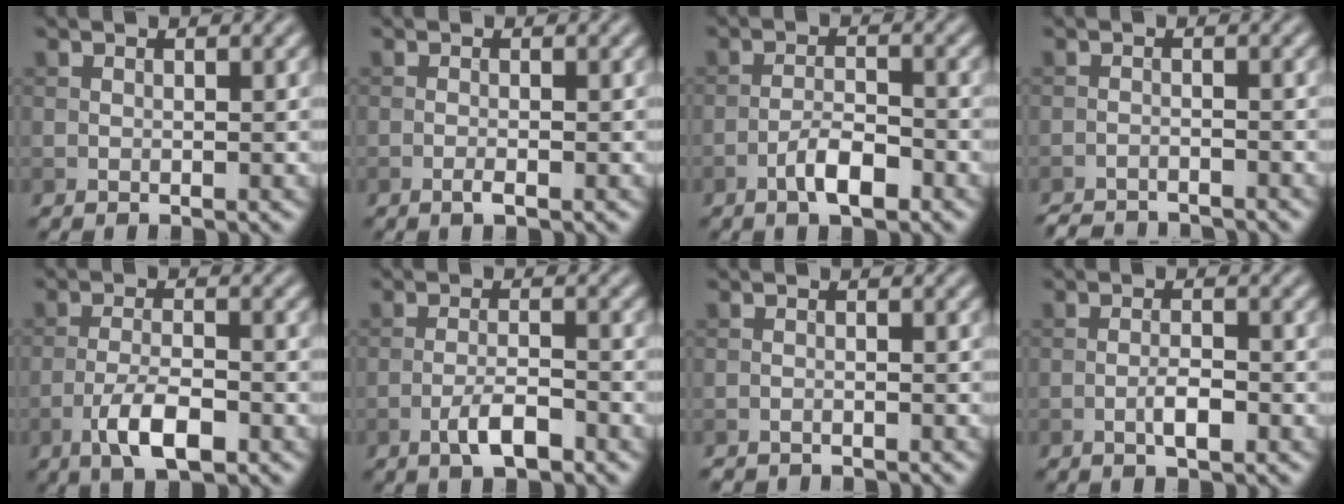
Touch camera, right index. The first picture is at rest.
{"total": 0.9, "force": [-0.5, 0.1, 0.8], "torque": [-0.014, -0.001, -0.011]}
{"total": 3.4, "force": [-2.0, 1.1, 2.6], "torque": [-0.046, 0.008, -0.040]}
{"total": 4.3, "force": [-4.2, 0.5, 0.8], "torque": [-0.017, -0.015, -0.070]}
{"total": 4.6, "force": [-2.4, 1.5, 3.7], "torque": [-0.070, 0.001, -0.048]}
{"total": 3.3, "force": [-1.9, 0.9, 2.5], "torque": [-0.048, 0.005, -0.038]}
{"total": 1.3, "force": [-1.3, 0.1, 0.0], "torque": [0.003, -0.006, -0.023]}
{"total": 2.1, "force": [-0.9, 0.5, 1.8], "torque": [-0.032, 0.003, -0.019]}